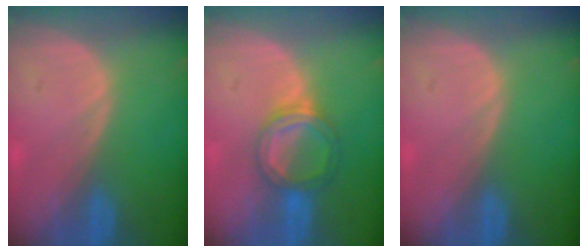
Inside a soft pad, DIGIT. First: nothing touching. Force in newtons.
{"total": 5.4, "press": 5.1, "slide": 1.6}
{"total": 0.0}